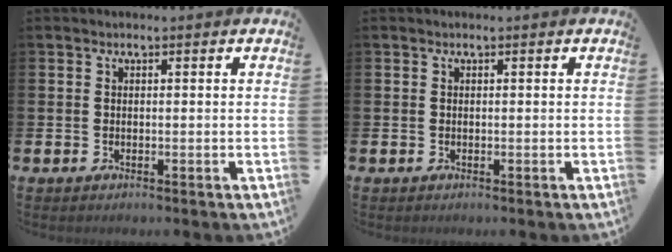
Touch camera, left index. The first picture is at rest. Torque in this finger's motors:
{"motor_torque": [0.02, 0.03, -0.02, -0.01]}